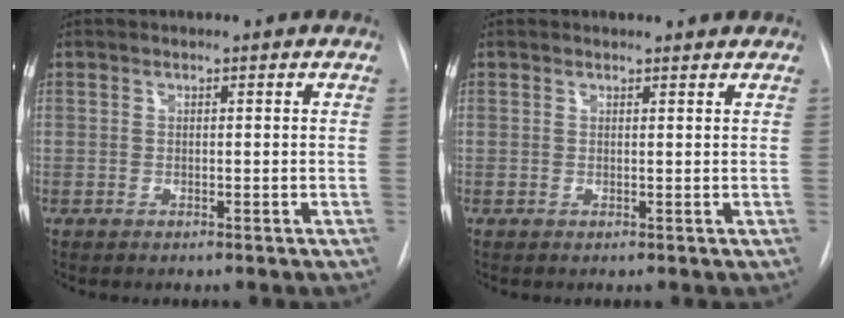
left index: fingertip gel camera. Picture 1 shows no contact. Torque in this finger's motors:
{"motor_torque": [0.14, -0.43, -0.11, 0.01]}